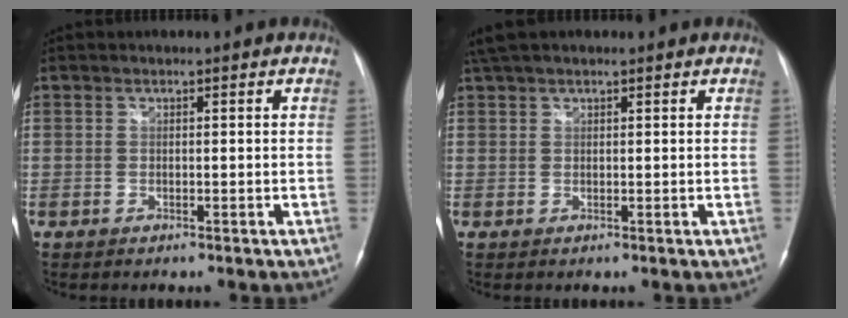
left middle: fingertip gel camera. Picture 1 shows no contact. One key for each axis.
{"total": 4.6, "fx": 3.7, "fy": 1.4, "fz": 2.4, "tx": -0.048, "ty": 0.036, "tz": 0.068}